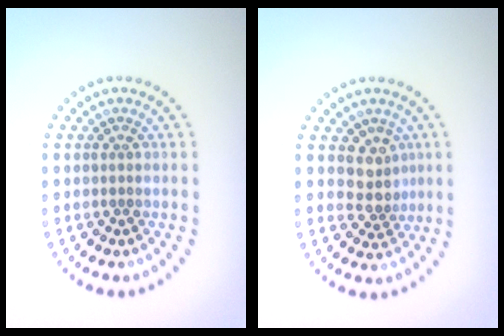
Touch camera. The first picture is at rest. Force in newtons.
{"total": 2.6, "press": 2.0, "slide": 1.5}